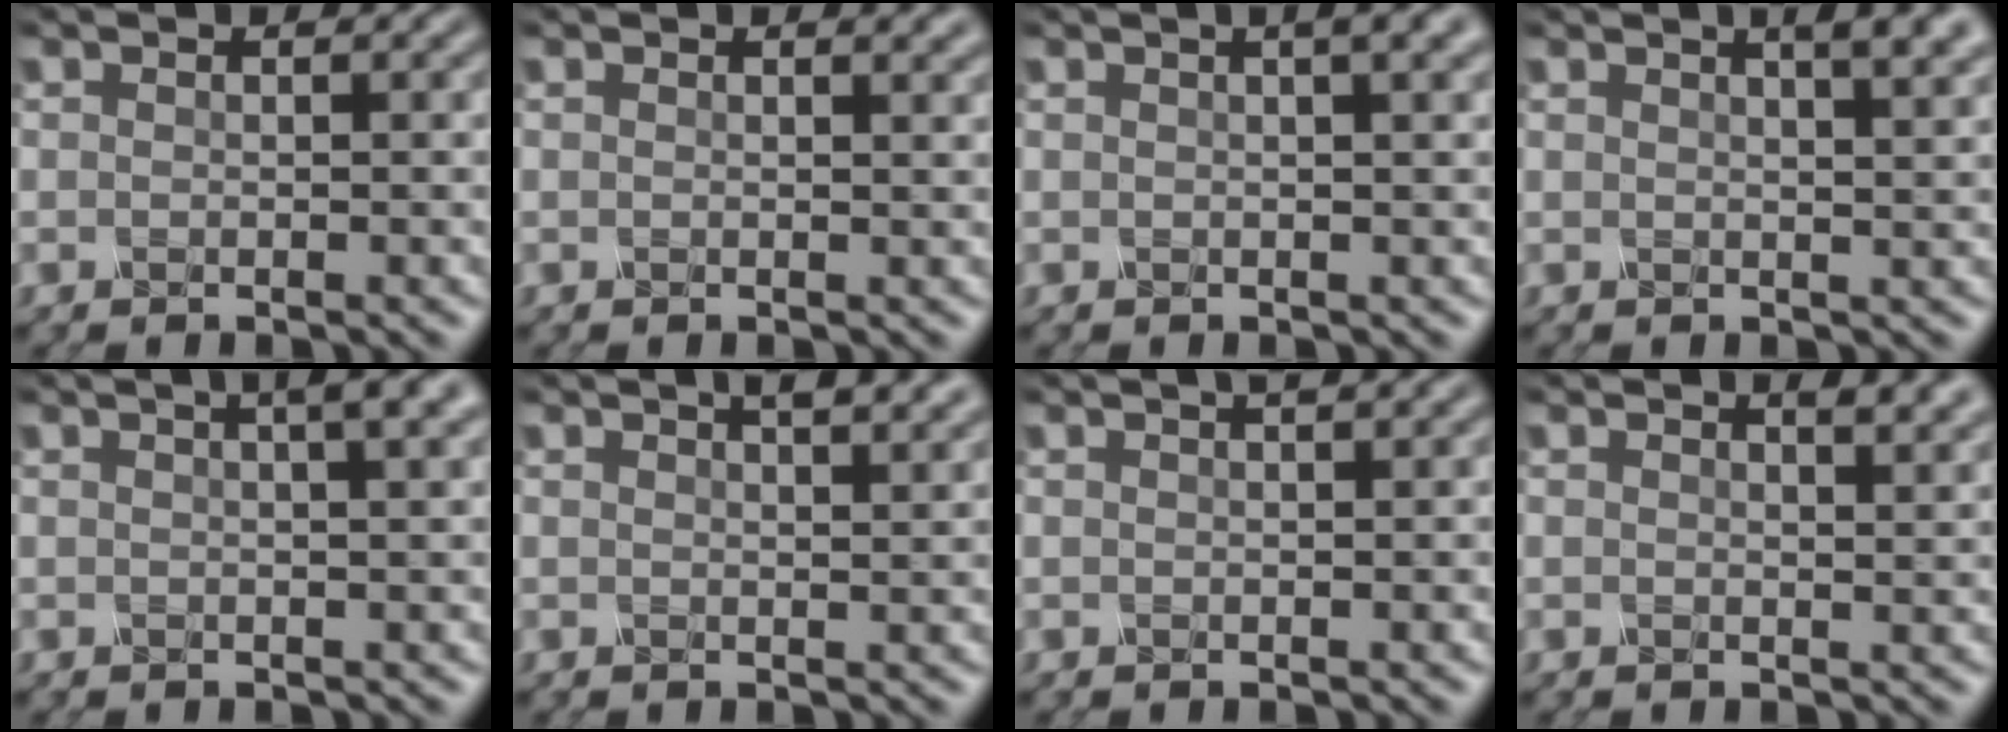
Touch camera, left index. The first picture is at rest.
{"total": 1.7, "force": [1.3, 0.5, 0.9], "torque": [-0.006, 0.001, 0.018]}
{"total": 3.8, "force": [2.0, 1.2, 3.0], "torque": [-0.025, 0.012, 0.007]}
{"total": 5.7, "force": [3.2, 2.3, 4.2], "torque": [-0.020, 0.033, 0.009]}
{"total": 4.8, "force": [2.5, 1.5, 3.8], "torque": [-0.033, 0.021, 0.009]}
{"total": 5.0, "force": [3.1, 2.0, 3.3], "torque": [-0.015, 0.026, 0.012]}
{"total": 2.2, "force": [1.4, 0.7, 1.6], "torque": [-0.009, 0.007, 0.003]}
{"total": 3.8, "force": [2.4, 1.4, 2.5], "torque": [-0.011, 0.019, 0.012]}